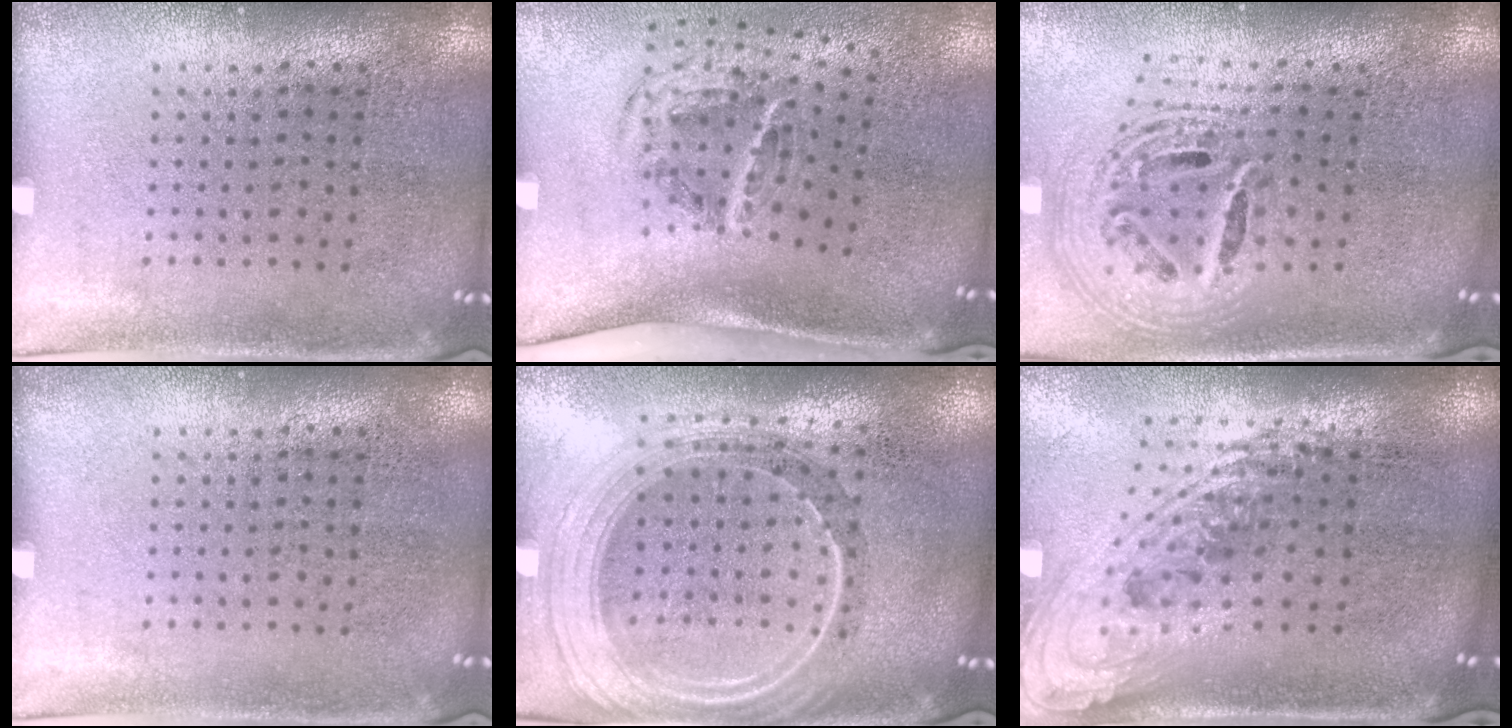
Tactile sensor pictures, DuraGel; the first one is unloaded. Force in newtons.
{"total": 2.1, "press": 1.2, "slide": 1.7}
{"total": 2.5, "press": 1.8, "slide": 1.7}
{"total": 0.0}
{"total": 2.3, "press": 2.0, "slide": 1.1}
{"total": 2.4, "press": 1.7, "slide": 1.7}